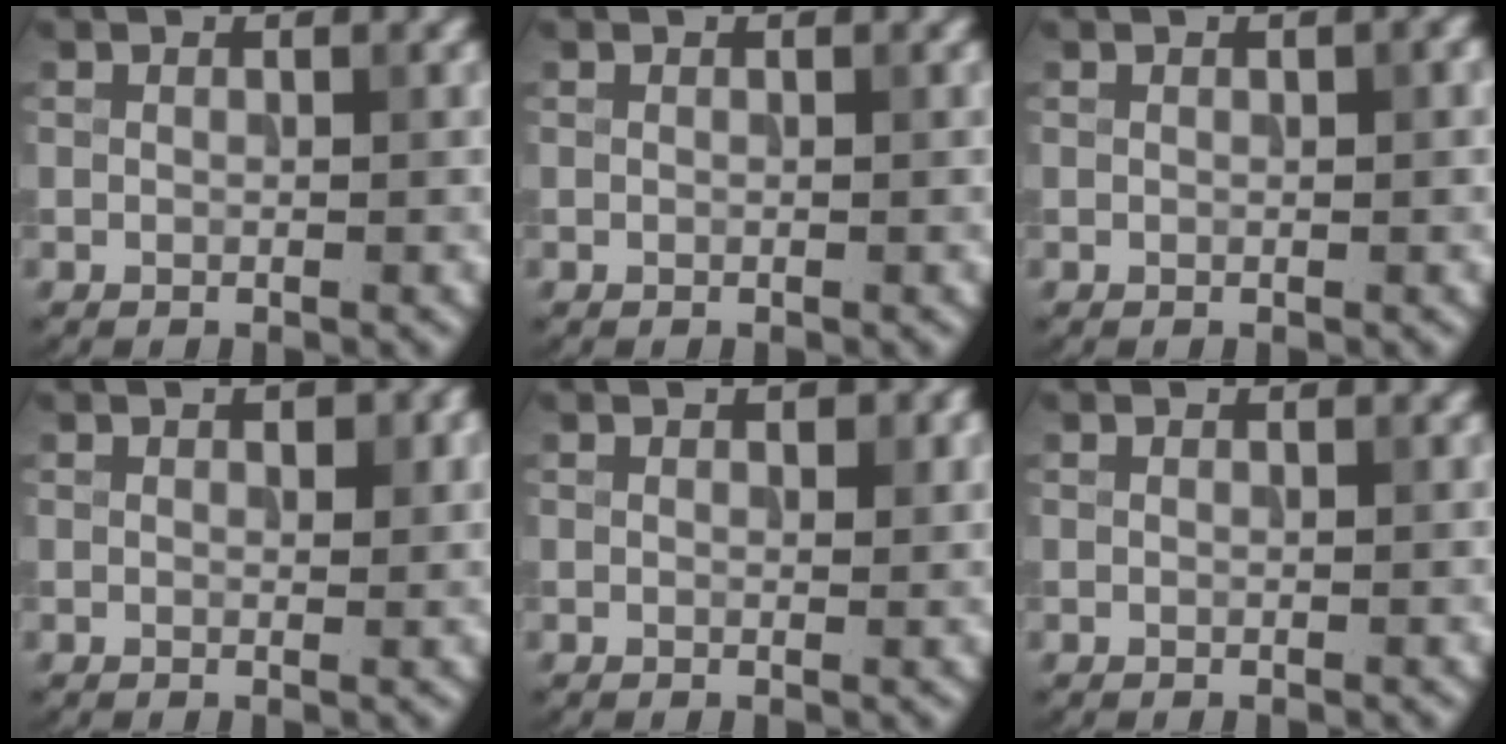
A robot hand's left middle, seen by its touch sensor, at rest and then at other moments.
{"total": 0.0}
{"total": 0.9, "force": [0.3, 0.2, 0.8], "torque": [-0.010, 0.004, 0.005]}
{"total": 2.0, "force": [0.7, 1.0, 1.6], "torque": [-0.015, 0.000, 0.010]}
{"total": 1.6, "force": [0.6, 0.8, 1.3], "torque": [-0.012, -0.001, 0.010]}
{"total": 0.0}